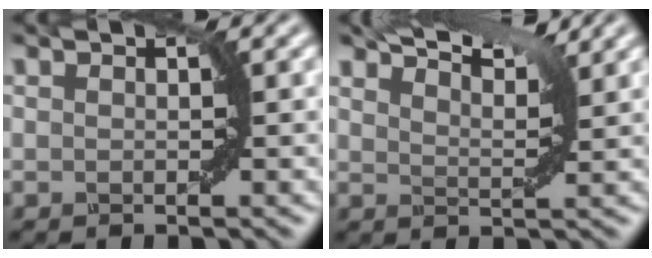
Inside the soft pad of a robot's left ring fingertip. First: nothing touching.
{"total": 6.7, "force": [5.8, 1.2, 3.1], "torque": [-0.042, 0.019, 0.060]}